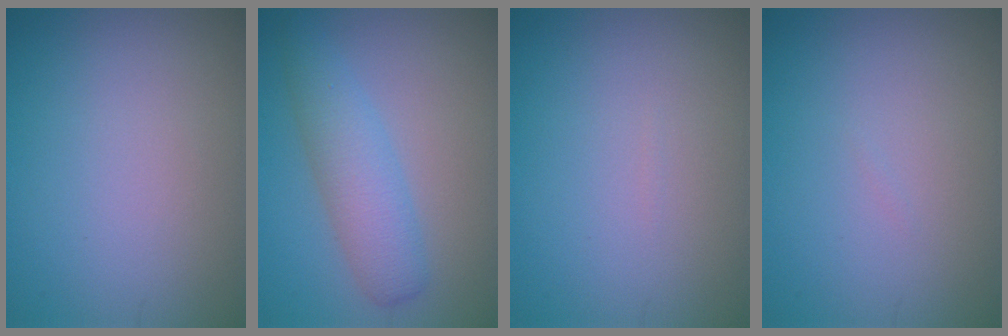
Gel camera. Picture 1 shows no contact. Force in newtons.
{"total": 4.0, "press": 4.0, "slide": 0.1}
{"total": 0.0}
{"total": 0.0}